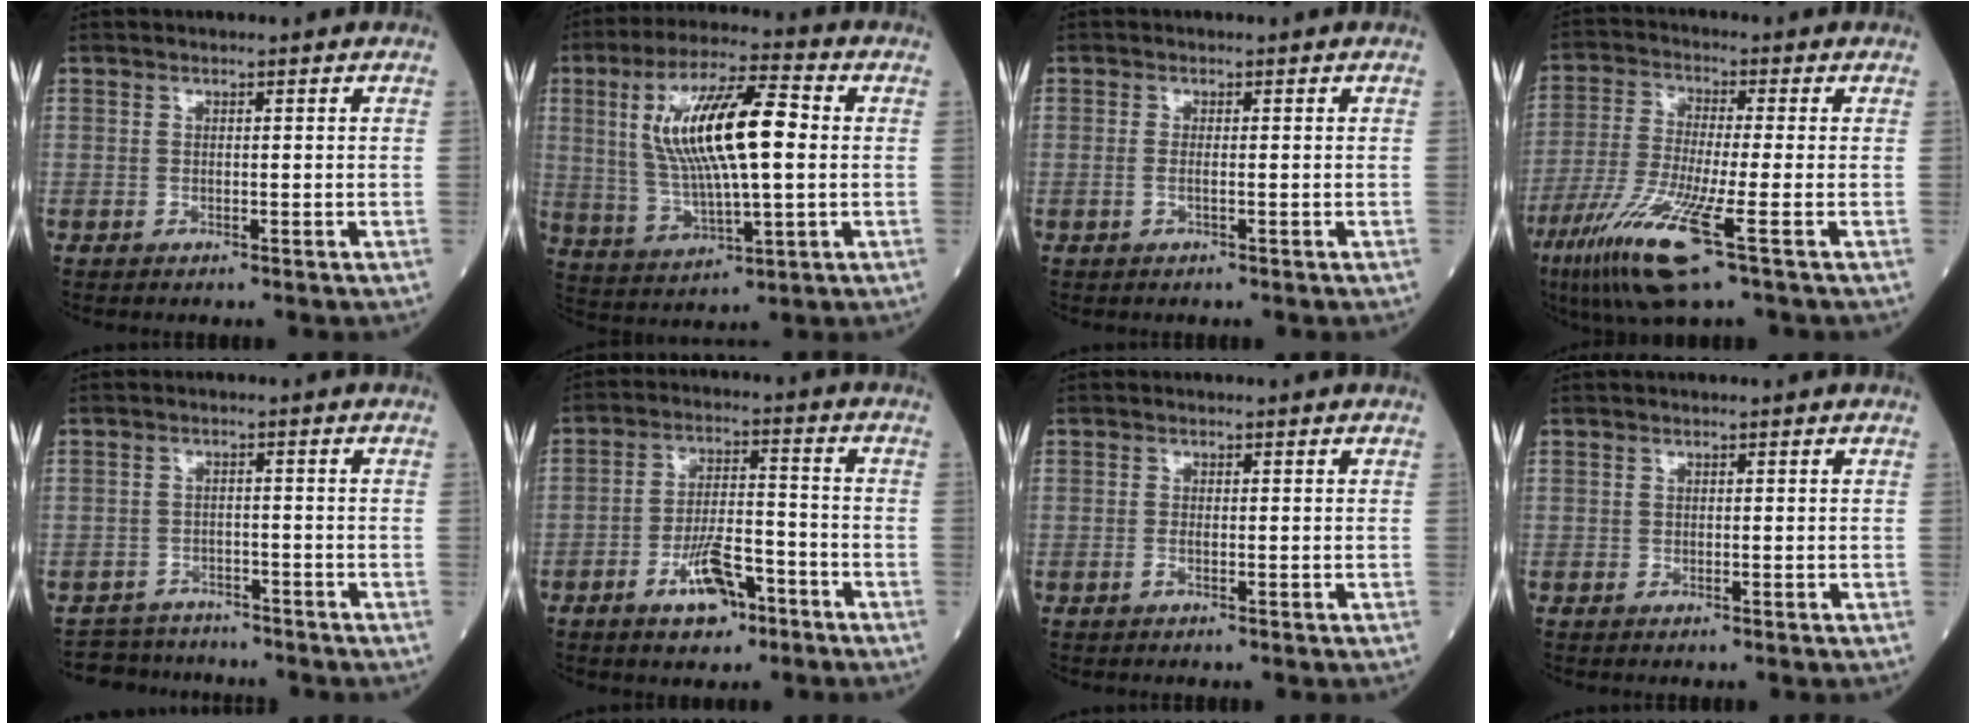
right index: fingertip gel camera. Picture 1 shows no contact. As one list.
[{"total": 15.9, "force": [2.3, 3.3, 15.4], "torque": [-0.297, 0.017, 0.041]}, {"total": 0.9, "force": [-0.2, 0.1, 0.9], "torque": [-0.022, -0.002, -0.006]}, {"total": 12.1, "force": [-5.8, 0.2, 10.6], "torque": [-0.225, -0.034, -0.111]}, {"total": 5.3, "force": [-4.8, 2.1, -0.7], "torque": [0.015, 0.011, -0.078]}, {"total": 8.2, "force": [-4.6, 3.0, 6.0], "torque": [-0.113, 0.007, -0.077]}, {"total": 0.7, "force": [-0.2, 0.1, 0.7], "torque": [-0.016, -0.001, -0.004]}, {"total": 0.0}]